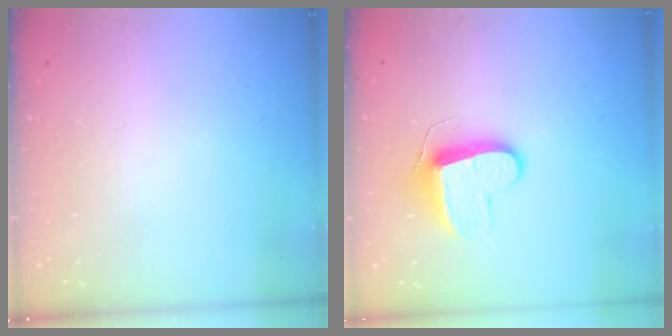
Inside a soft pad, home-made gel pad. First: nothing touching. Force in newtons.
{"total": 9.8, "press": 9.8, "slide": 0.2}